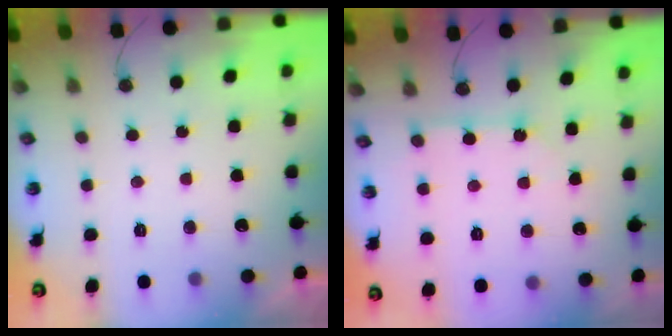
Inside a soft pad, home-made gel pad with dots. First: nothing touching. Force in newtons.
{"total": 3.5, "press": 3.5, "slide": 0.4}